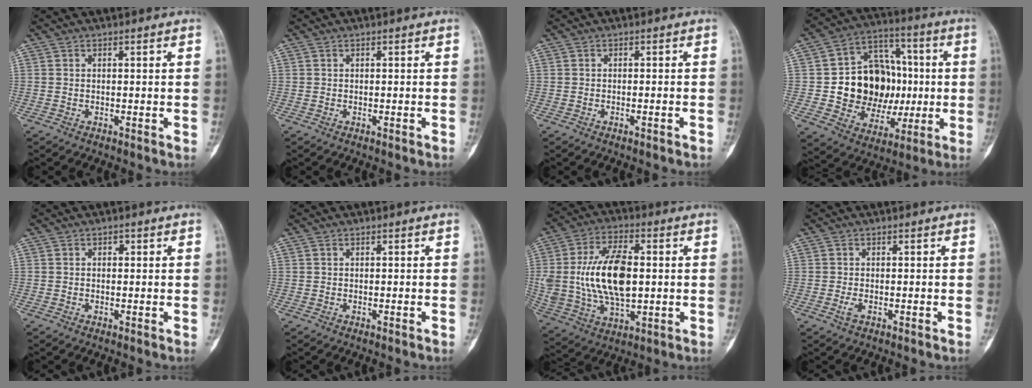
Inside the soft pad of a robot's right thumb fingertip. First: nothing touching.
{"total": 0.0}
{"total": 1.1, "force": [-0.8, 0.1, 0.9], "torque": [-0.019, 0.009, -0.006]}
{"total": 19.4, "force": [-0.2, 15.1, 12.3], "torque": [-0.137, 0.026, 0.011]}
{"total": 0.7, "force": [0.2, 0.6, 0.4], "torque": [0.002, 0.002, 0.000]}
{"total": 0.0}
{"total": 18.0, "force": [1.1, 9.5, 15.2], "torque": [-0.291, 0.002, 0.027]}
{"total": 1.2, "force": [-0.5, 0.4, 1.0], "torque": [-0.027, 0.001, -0.010]}